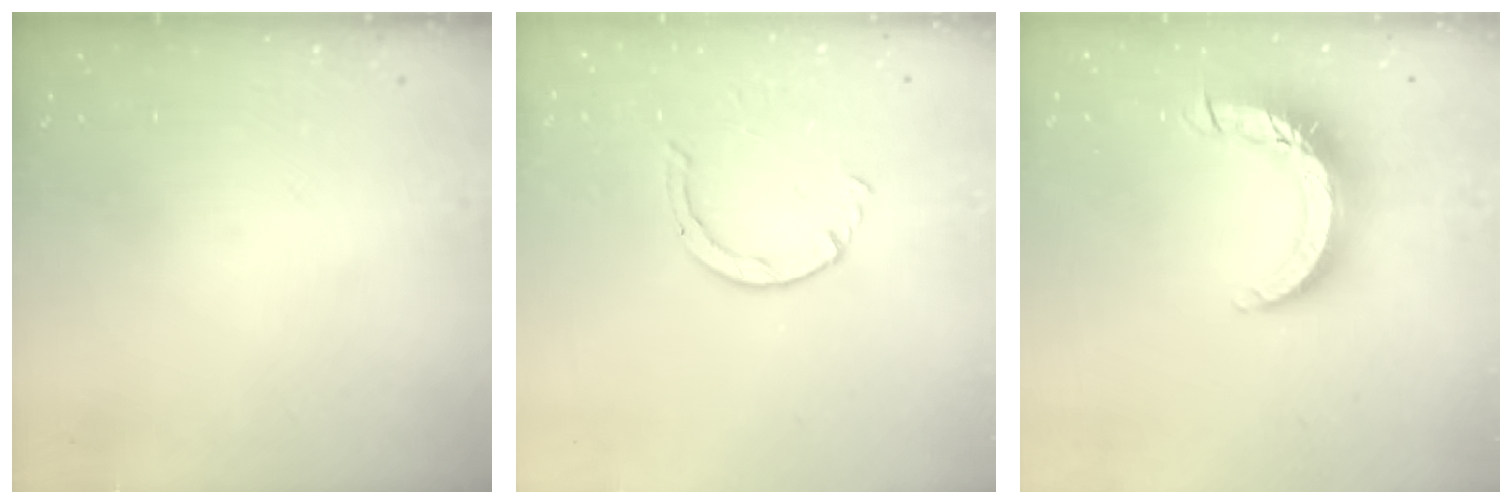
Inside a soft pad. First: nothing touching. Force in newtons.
{"total": 2.6, "press": 2.6, "slide": 0.3}
{"total": 13.1, "press": 13.0, "slide": 1.3}